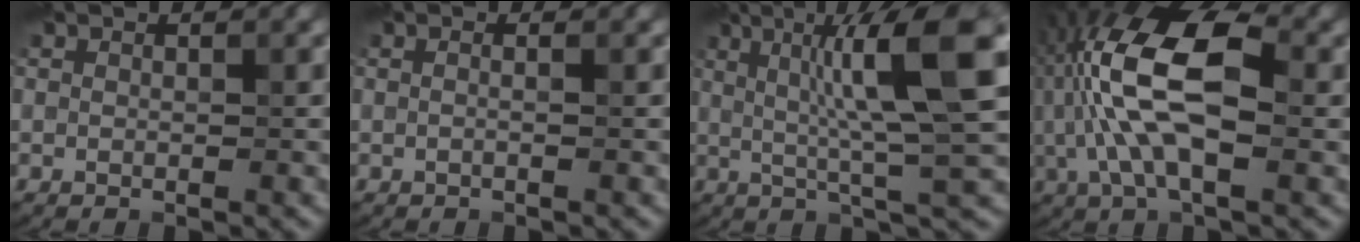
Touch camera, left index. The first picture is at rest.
{"total": 1.0, "force": [0.3, 0.5, 0.8], "torque": [0.000, -0.011, -0.016]}
{"total": 10.3, "force": [2.0, 1.6, 10.0], "torque": [-0.141, 0.011, 0.032]}
{"total": 10.5, "force": [0.6, 4.8, 9.4], "torque": [-0.183, 0.020, 0.003]}